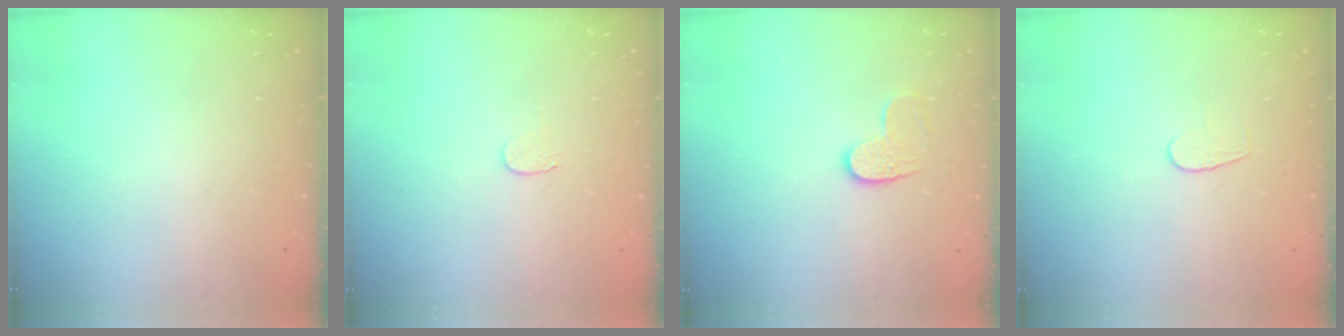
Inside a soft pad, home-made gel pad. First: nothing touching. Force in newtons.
{"total": 3.7, "press": 3.7, "slide": 0.4}
{"total": 6.2, "press": 6.2, "slide": 0.3}
{"total": 4.3, "press": 4.3, "slide": 0.3}